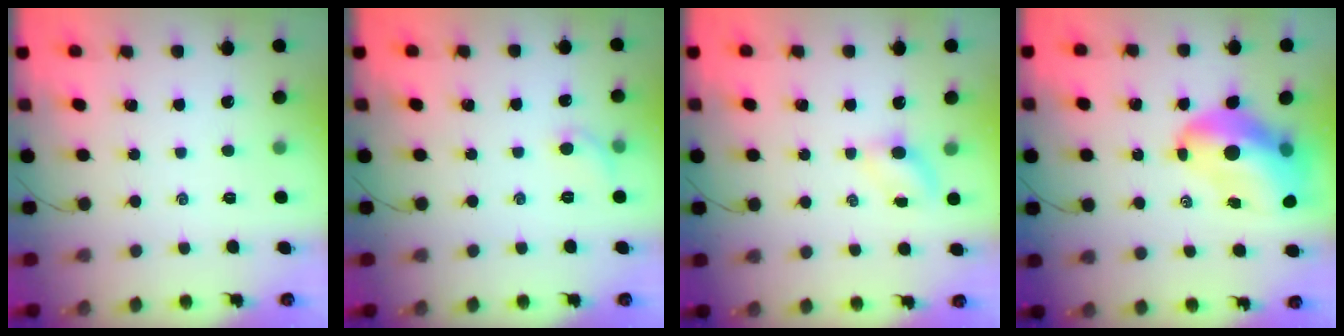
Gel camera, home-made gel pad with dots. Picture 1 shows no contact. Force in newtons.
{"total": 4.6, "press": 4.4, "slide": 1.2}
{"total": 3.5, "press": 3.4, "slide": 1.0}
{"total": 14.2, "press": 13.7, "slide": 4.0}